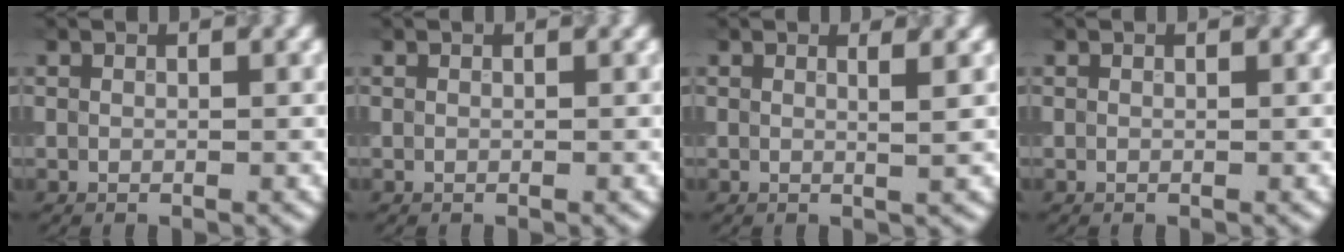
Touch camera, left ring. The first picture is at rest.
{"total": 0.0}
{"total": 1.8, "force": [0.5, 0.7, 1.6], "torque": [-0.017, 0.002, -0.006]}
{"total": 0.0}